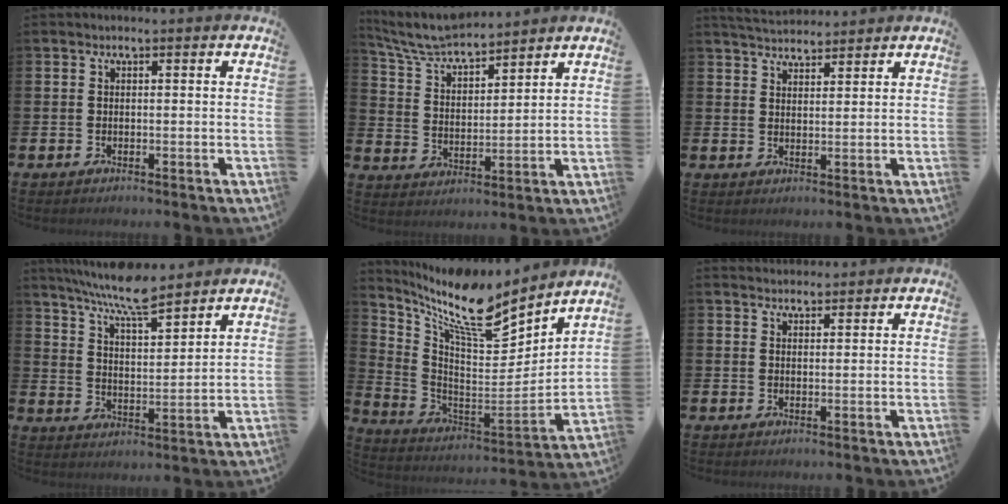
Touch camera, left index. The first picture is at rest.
{"total": 6.8, "force": [6.5, 0.8, 1.8], "torque": [-0.068, -0.039, 0.115]}
{"total": 3.9, "force": [3.8, 0.6, 0.5], "torque": [-0.020, -0.018, 0.070]}
{"total": 8.1, "force": [7.4, 0.8, 3.1], "torque": [-0.089, -0.037, 0.134]}
{"total": 11.6, "force": [9.2, 2.9, 6.6], "torque": [-0.163, -0.060, 0.152]}
{"total": 2.1, "force": [2.0, 0.6, 0.0], "torque": [0.005, -0.008, 0.036]}